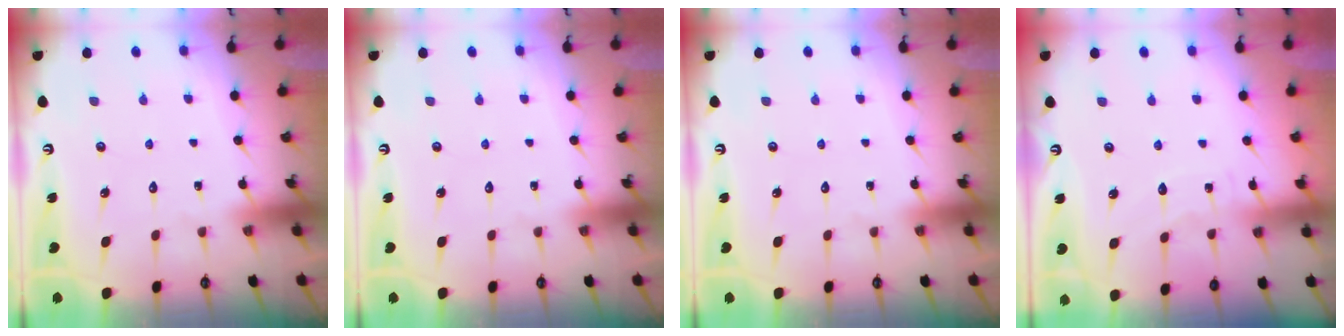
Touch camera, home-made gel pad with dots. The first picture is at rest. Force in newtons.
{"total": 0.0}
{"total": 0.0}
{"total": 3.4, "press": 3.4, "slide": 0.4}